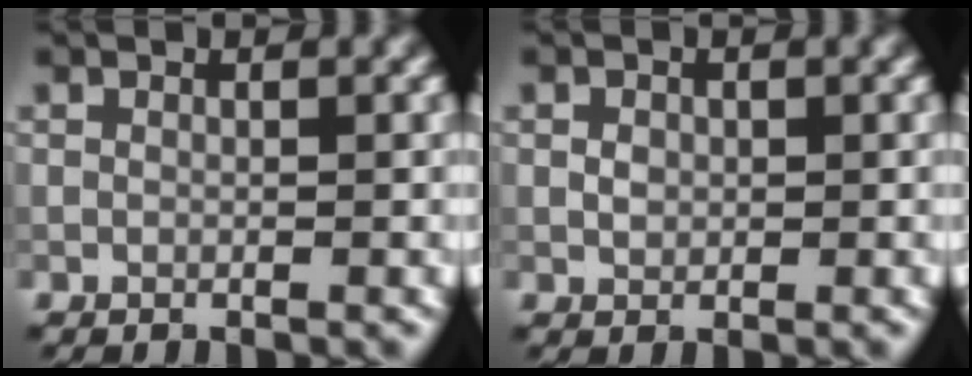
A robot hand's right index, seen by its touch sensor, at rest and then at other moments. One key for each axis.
{"total": 1.1, "fx": 0.1, "fy": 0.9, "fz": 0.6, "tx": -0.010, "ty": -0.001, "tz": 0.000}